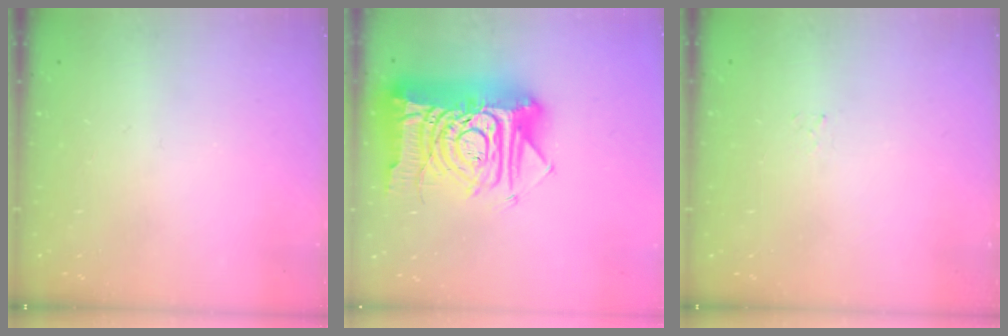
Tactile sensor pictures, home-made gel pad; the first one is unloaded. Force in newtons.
{"total": 24.5, "press": 24.3, "slide": 2.7}
{"total": 1.5, "press": 1.5, "slide": 0.2}